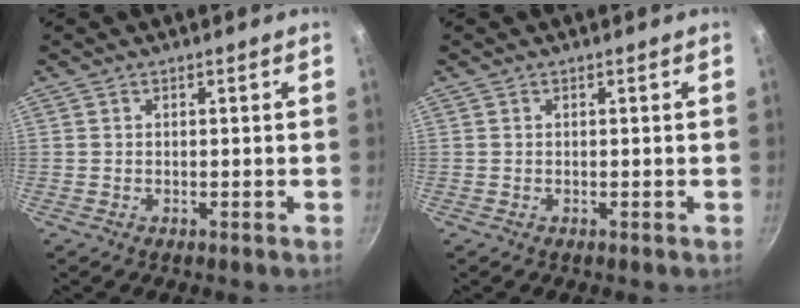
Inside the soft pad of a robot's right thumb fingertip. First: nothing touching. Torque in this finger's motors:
{"motor_torque": [0.00, 0.00, 0.04, 0.03, 0.00]}